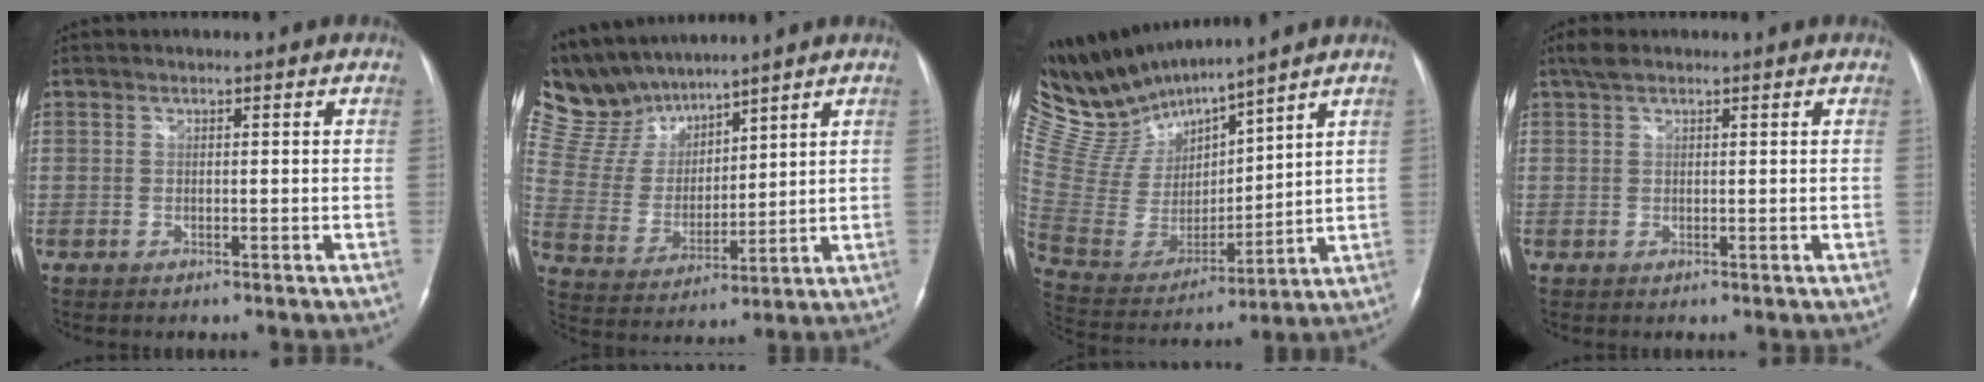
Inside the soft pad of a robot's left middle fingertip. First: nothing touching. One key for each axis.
{"total": 10.9, "fx": 10.2, "fy": 3.3, "fz": 2.3, "tx": -0.072, "ty": 0.021, "tz": 0.215}
{"total": 14.8, "fx": 14.1, "fy": 1.2, "fz": 4.4, "tx": -0.112, "ty": 0.001, "tz": 0.298}
{"total": 1.9, "fx": 1.4, "fy": 0.8, "fz": 1.0, "tx": -0.022, "ty": 0.017, "tz": 0.027}